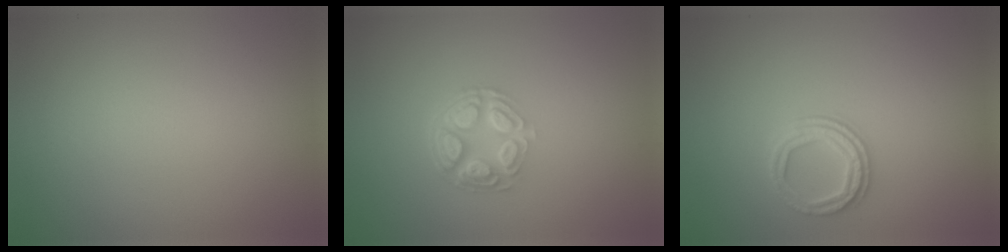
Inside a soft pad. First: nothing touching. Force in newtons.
{"total": 4.7, "press": 3.3, "slide": 3.3}
{"total": 2.5, "press": 2.3, "slide": 1.0}